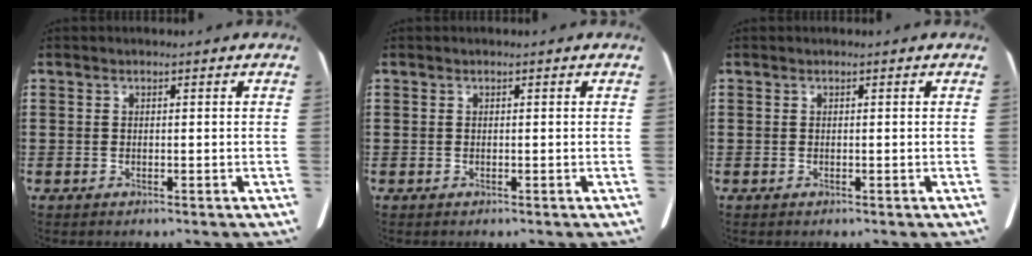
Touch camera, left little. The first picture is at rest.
{"total": 0.0}
{"total": 0.0}